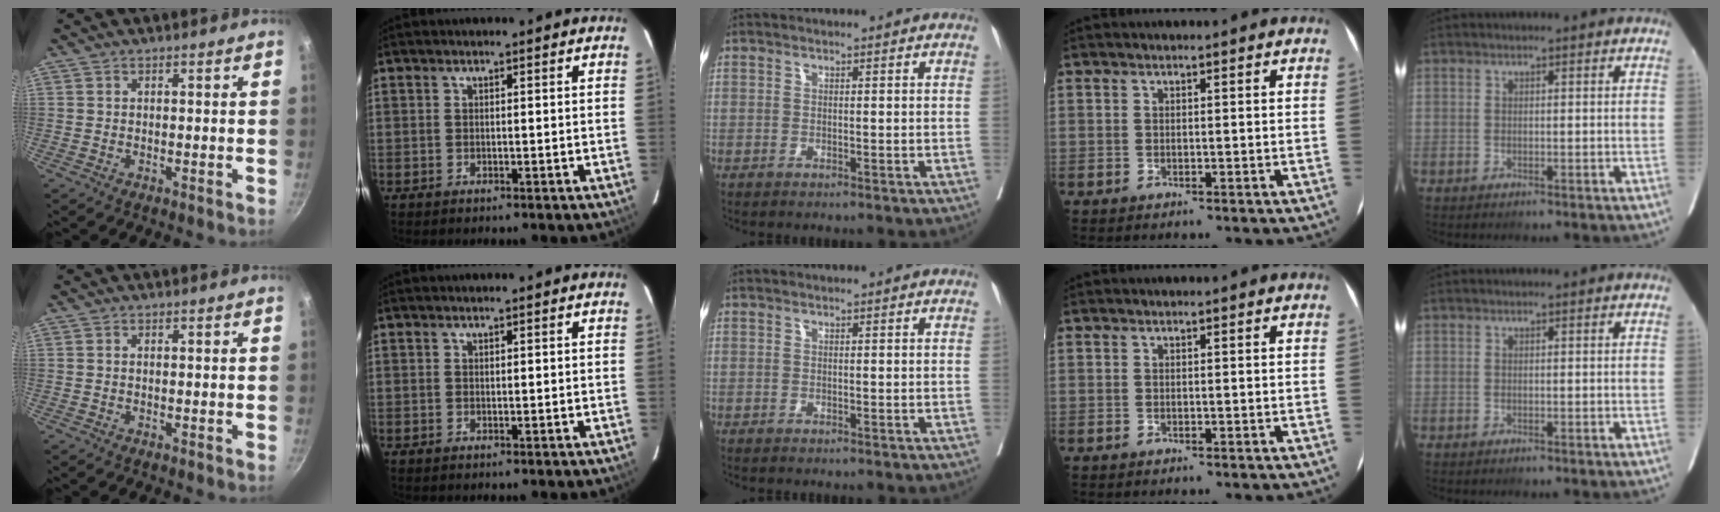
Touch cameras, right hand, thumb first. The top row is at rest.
{}